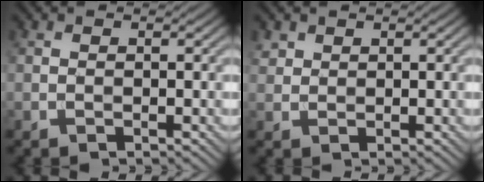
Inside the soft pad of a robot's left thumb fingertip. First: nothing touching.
{"total": 1.4, "force": [1.0, 0.9, 0.3], "torque": [-0.009, 0.001, 0.023]}